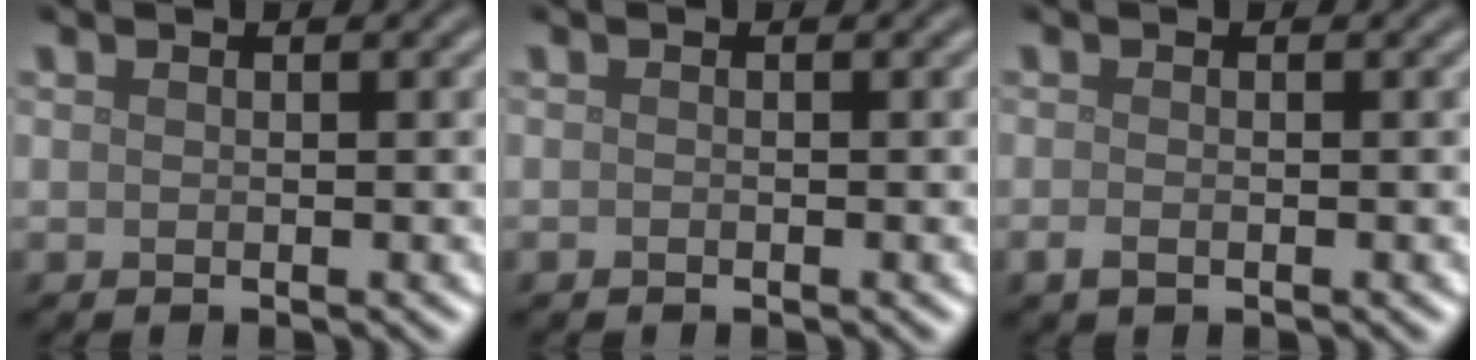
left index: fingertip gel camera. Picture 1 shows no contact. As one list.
[{"total": 0.0}, {"total": 1.0, "force": [-0.6, 0.5, 0.7], "torque": [-0.018, -0.004, -0.011]}]